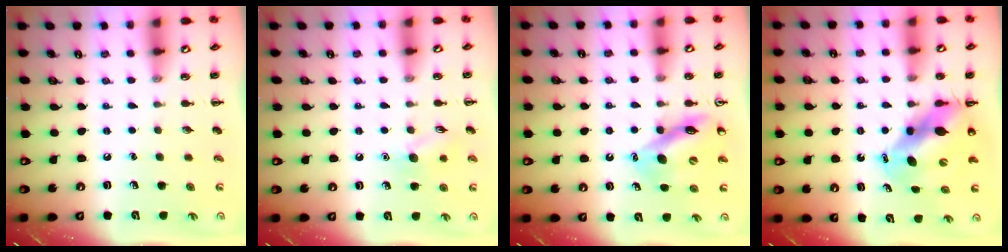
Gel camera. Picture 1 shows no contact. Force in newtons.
{"total": 8.1, "press": 8.0, "slide": 1.2}
{"total": 11.0, "press": 10.4, "slide": 3.5}
{"total": 10.9, "press": 10.5, "slide": 2.7}